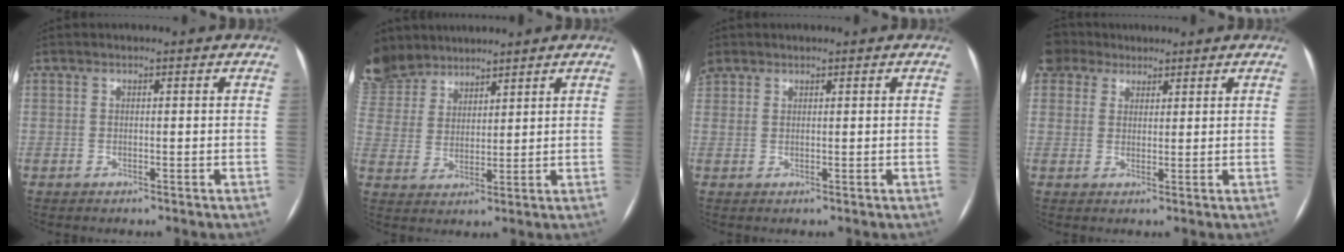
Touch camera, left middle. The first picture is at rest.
{"total": 12.1, "force": [10.7, 4.8, 3.0], "torque": [-0.106, 0.011, 0.223]}
{"total": 0.8, "force": [0.2, -0.6, -0.5], "torque": [0.002, 0.000, 0.013]}
{"total": 2.5, "force": [2.2, 0.6, -1.0], "torque": [0.017, 0.008, 0.045]}